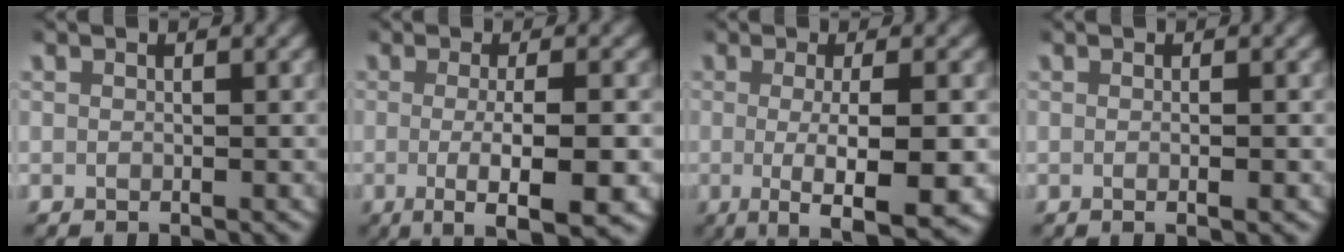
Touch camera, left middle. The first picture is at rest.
{"total": 6.4, "force": [-3.1, 0.8, 5.6], "torque": [-0.091, -0.021, -0.036]}
{"total": 7.4, "force": [-3.5, 1.5, 6.3], "torque": [-0.108, -0.027, -0.038]}
{"total": 0.8, "force": [-0.2, -0.3, 0.7], "torque": [-0.014, -0.001, -0.004]}